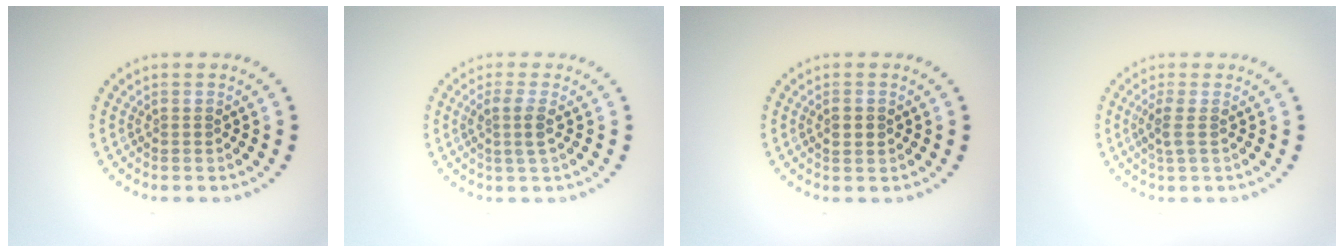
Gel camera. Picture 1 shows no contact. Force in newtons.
{"total": 1.8, "press": 1.4, "slide": 1.2}
{"total": 0.8, "press": 0.8, "slide": 0.2}
{"total": 1.4, "press": 1.2, "slide": 0.8}